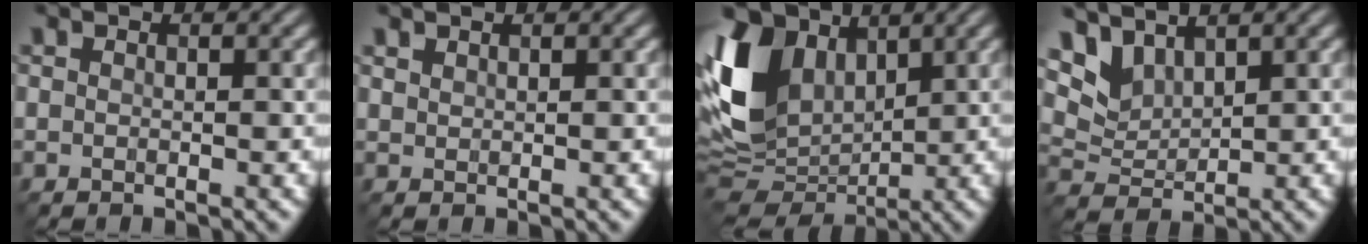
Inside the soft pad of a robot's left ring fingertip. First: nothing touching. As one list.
[{"total": 0.7, "force": [0.7, 0.2, 0.1], "torque": [-0.003, 0.000, 0.018]}, {"total": 11.2, "force": [3.1, 7.8, 7.4], "torque": [-0.180, 0.009, 0.049]}, {"total": 4.2, "force": [3.2, 2.0, 1.8], "torque": [-0.052, -0.004, 0.071]}]